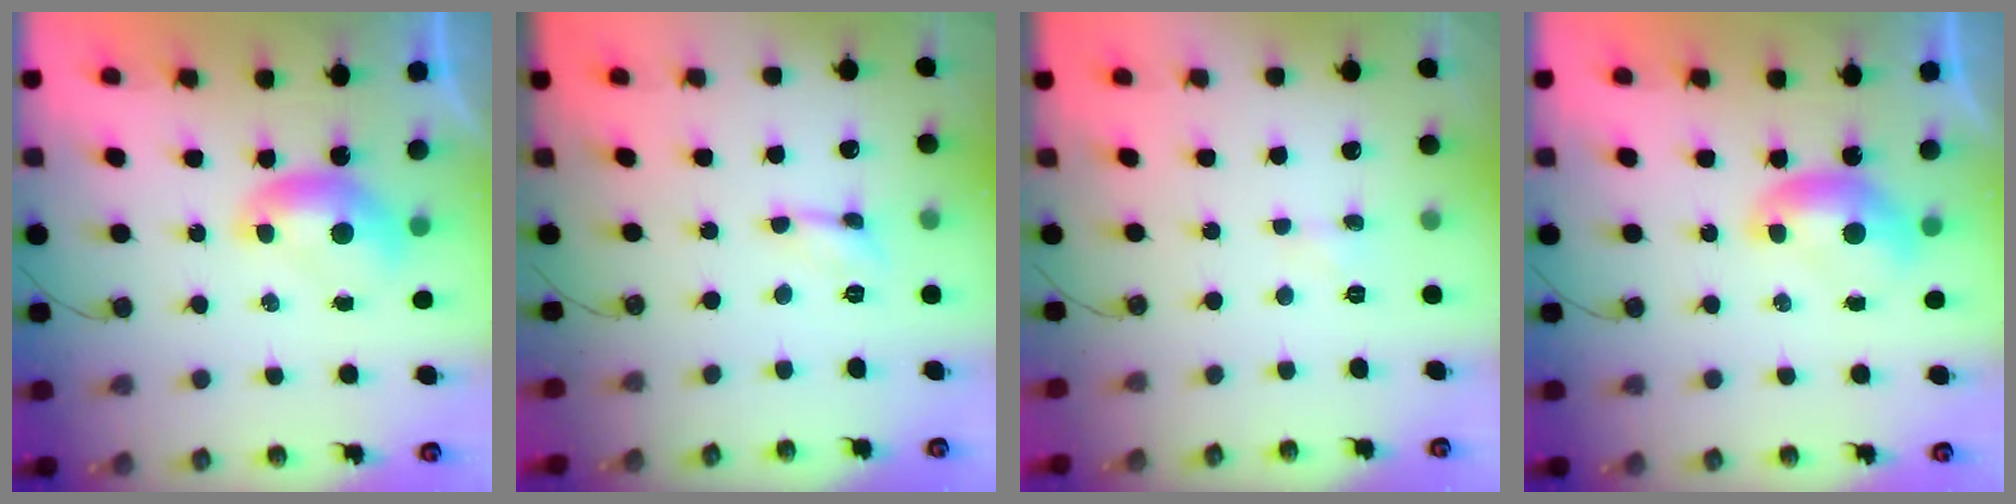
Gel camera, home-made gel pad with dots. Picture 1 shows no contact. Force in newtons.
{"total": 0.0}
{"total": 0.5, "press": 0.5, "slide": 0.2}
{"total": 0.0}